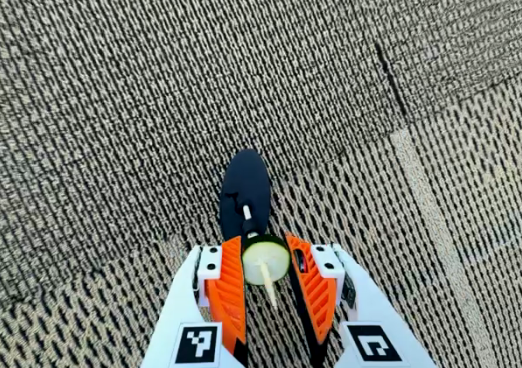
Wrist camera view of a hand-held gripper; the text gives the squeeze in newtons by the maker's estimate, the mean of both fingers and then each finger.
{"total": 8.6, "left": 7.9, "right": 9.3}